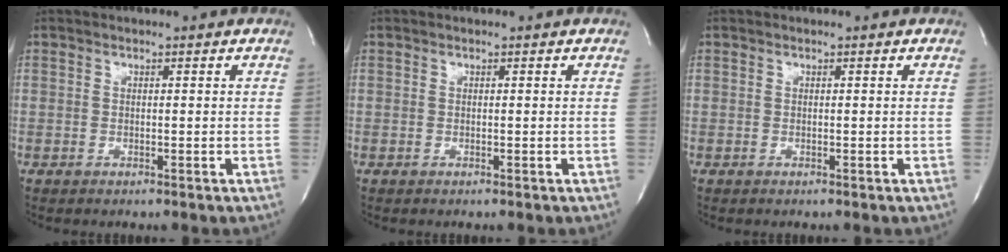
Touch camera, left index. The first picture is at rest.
{"total": 0.0}
{"total": 0.0}